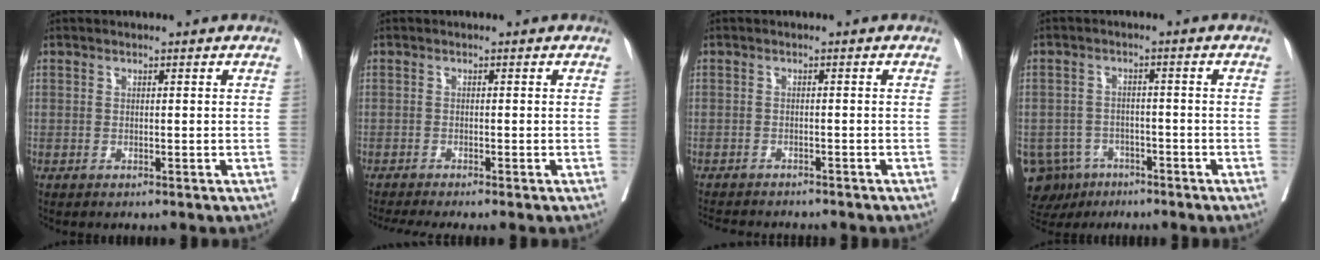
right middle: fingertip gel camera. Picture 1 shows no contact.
{"total": 4.4, "force": [-3.8, -0.4, 2.2], "torque": [-0.025, -0.010, -0.063]}
{"total": 8.7, "force": [-7.9, 1.8, 3.0], "torque": [-0.043, -0.007, -0.105]}
{"total": 8.2, "force": [-5.2, 6.2, 1.8], "torque": [-0.039, 0.002, -0.075]}